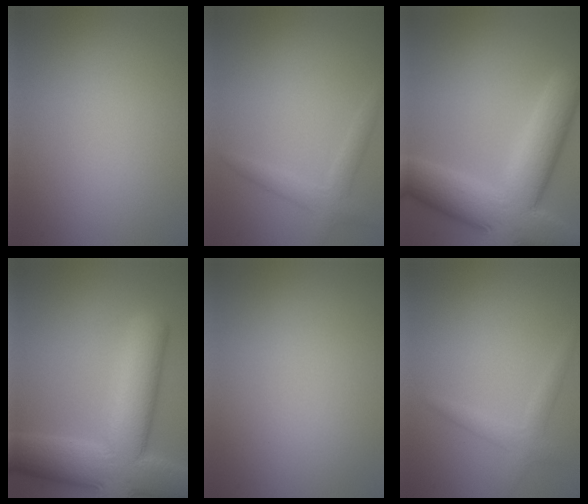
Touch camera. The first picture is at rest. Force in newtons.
{"total": 2.1, "press": 2.1, "slide": 0.0}
{"total": 10.8, "press": 10.8, "slide": 0.9}
{"total": 12.0, "press": 12.0, "slide": 0.7}
{"total": 0.0}
{"total": 1.7, "press": 1.7, "slide": 0.0}